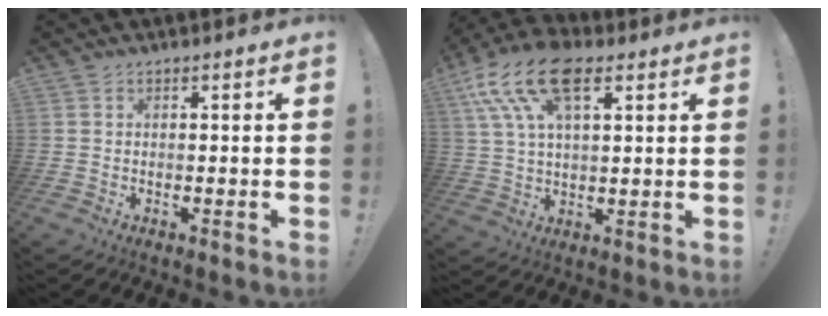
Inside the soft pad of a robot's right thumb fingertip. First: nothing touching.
{"total": 17.2, "force": [8.2, 8.5, 12.5], "torque": [-0.239, -0.024, 0.142]}